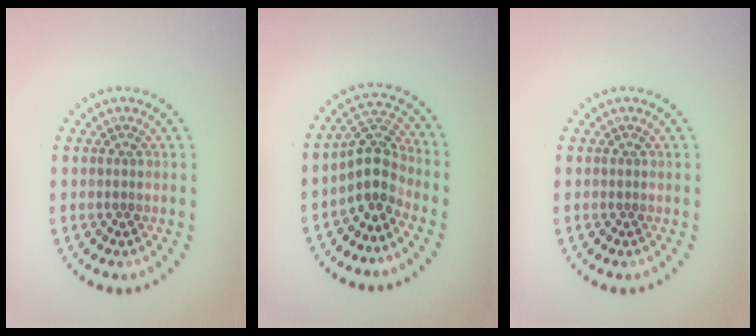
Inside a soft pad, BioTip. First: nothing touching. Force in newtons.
{"total": 3.7, "press": 3.1, "slide": 2.1}
{"total": 0.0}